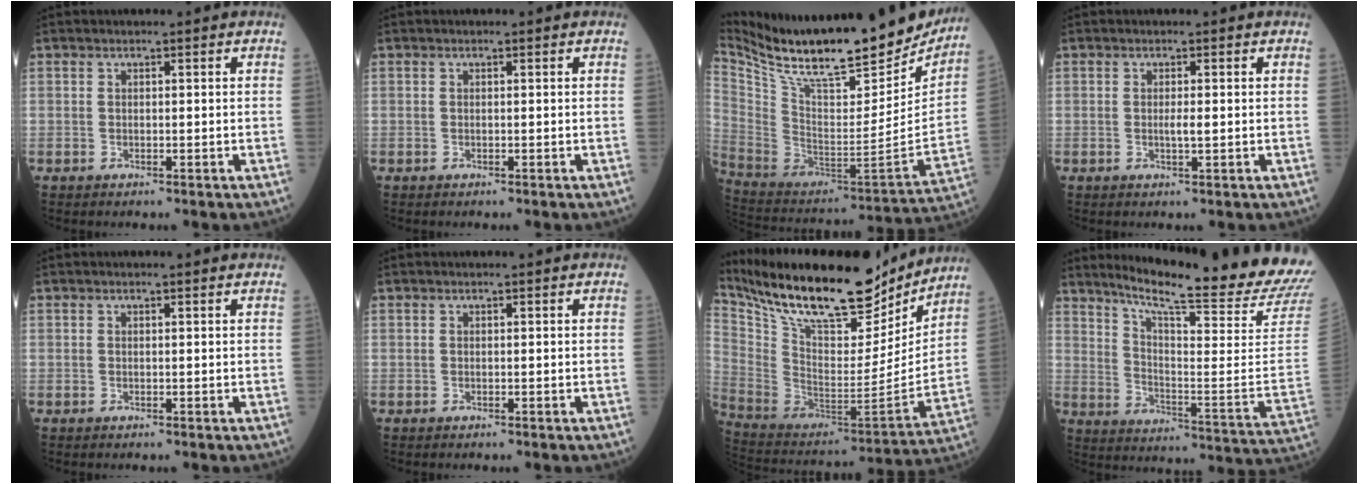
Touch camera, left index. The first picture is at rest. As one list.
[{"total": 0.0}, {"total": 28.1, "force": [24.2, 5.2, 13.3], "torque": [-0.244, -0.045, 0.373]}, {"total": 1.3, "force": [0.0, 0.0, 1.3], "torque": [-0.026, -0.002, 0.001]}, {"total": 0.6, "force": [0.5, 0.0, 0.2], "torque": [-0.008, 0.001, 0.008]}, {"total": 0.0}, {"total": 27.8, "force": [23.4, 7.1, 13.2], "torque": [-0.251, -0.020, 0.372]}, {"total": 24.8, "force": [22.3, -1.3, 10.9], "torque": [-0.179, -0.115, 0.292]}]